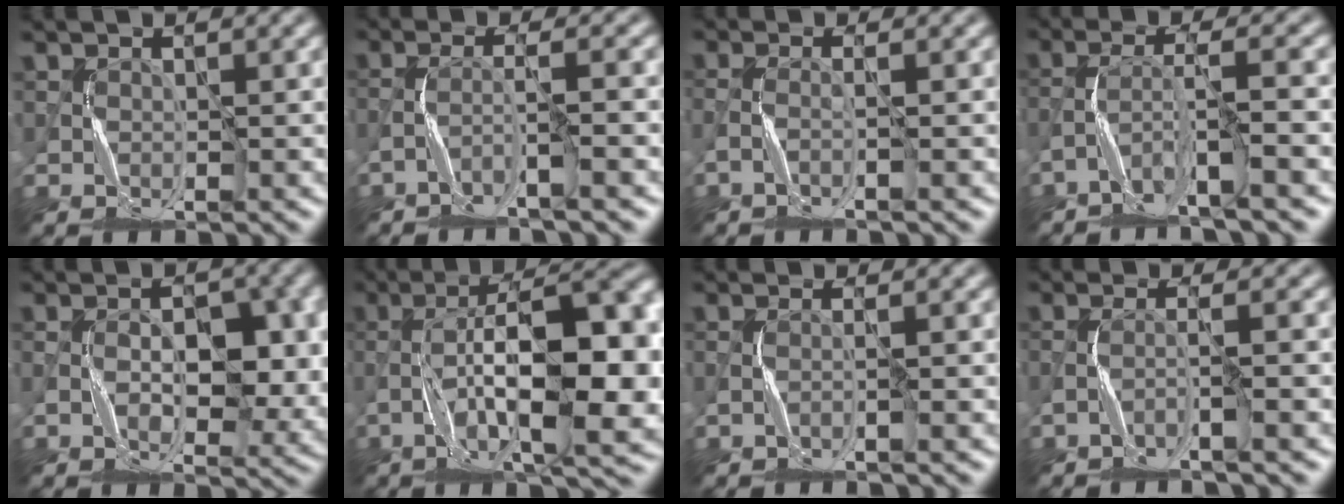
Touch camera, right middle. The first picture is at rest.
{"total": 3.6, "force": [-2.2, 0.2, 2.8], "torque": [-0.050, 0.011, -0.057]}
{"total": 1.7, "force": [-0.8, 0.2, 1.5], "torque": [-0.032, -0.001, -0.026]}
{"total": 5.7, "force": [-3.6, 0.4, 4.4], "torque": [-0.086, 0.006, -0.076]}
{"total": 5.9, "force": [-0.6, 2.9, 5.0], "torque": [-0.083, -0.001, -0.009]}
{"total": 15.0, "force": [-2.6, 5.2, 13.8], "torque": [-0.222, 0.016, -0.041]}
{"total": 1.5, "force": [-0.8, 0.1, 1.3], "torque": [-0.024, 0.004, -0.023]}
{"total": 2.9, "force": [-1.7, 0.2, 2.4], "torque": [-0.040, 0.008, -0.049]}